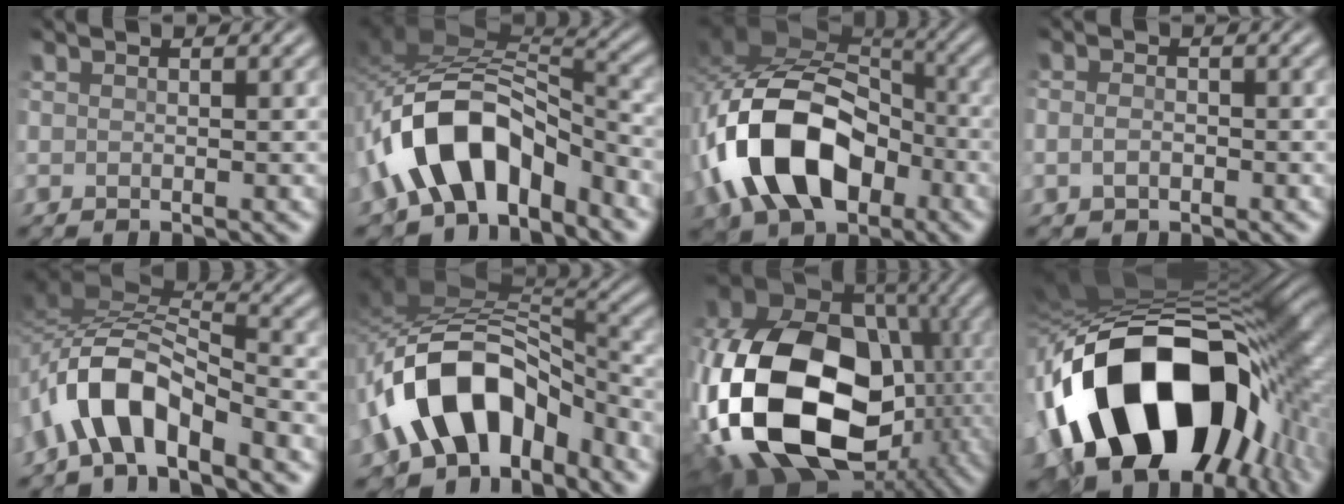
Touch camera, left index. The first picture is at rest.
{"total": 10.4, "force": [-5.8, 5.8, 6.5], "torque": [-0.107, 0.009, -0.107]}
{"total": 13.0, "force": [-4.2, 8.1, 9.3], "torque": [-0.186, 0.006, -0.082]}
{"total": 1.3, "force": [-0.5, 0.9, 0.9], "torque": [-0.015, 0.003, -0.016]}
{"total": 6.9, "force": [-4.4, 2.3, 4.8], "torque": [-0.083, 0.011, -0.090]}
{"total": 11.7, "force": [-5.9, 7.1, 7.2], "torque": [-0.118, 0.021, -0.112]}
{"total": 20.7, "force": [-4.2, 14.6, 14.0], "torque": [-0.325, -0.024, -0.065]}
{"total": 17.5, "force": [-5.5, 11.1, 12.4], "torque": [-0.198, -0.017, -0.087]}